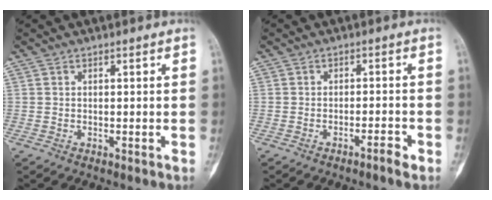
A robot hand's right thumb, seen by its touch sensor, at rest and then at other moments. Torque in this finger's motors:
{"motor_torque": [-0.58, -0.21, -0.28, -0.12, -0.02]}